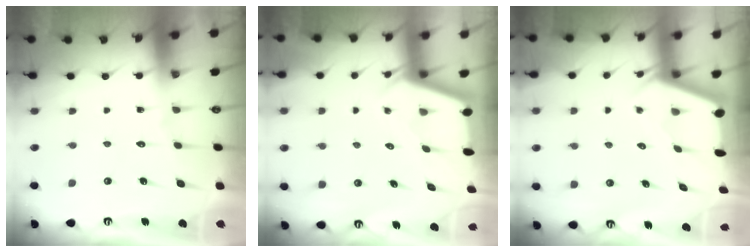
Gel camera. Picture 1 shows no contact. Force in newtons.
{"total": 2.3, "press": 2.3, "slide": 0.2}
{"total": 2.5, "press": 2.4, "slide": 0.3}